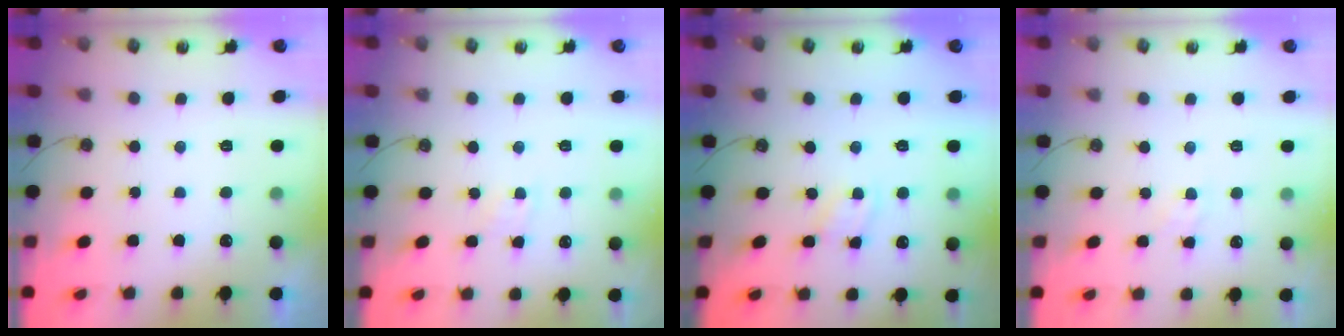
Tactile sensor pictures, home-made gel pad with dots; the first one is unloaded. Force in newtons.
{"total": 4.2, "press": 4.1, "slide": 0.6}
{"total": 2.9, "press": 2.9, "slide": 0.4}
{"total": 3.0, "press": 3.0, "slide": 0.4}